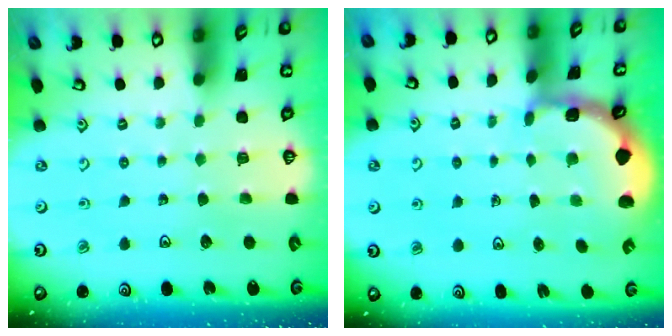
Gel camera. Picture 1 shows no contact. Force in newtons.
{"total": 2.1, "press": 2.1, "slide": 0.4}